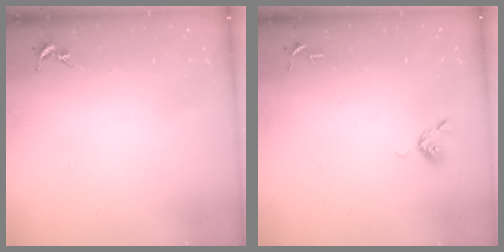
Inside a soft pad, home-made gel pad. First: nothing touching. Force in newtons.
{"total": 5.2, "press": 5.1, "slide": 0.9}